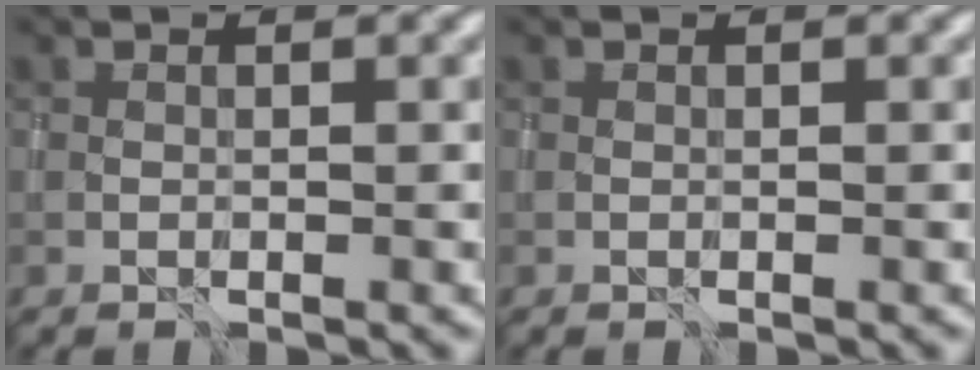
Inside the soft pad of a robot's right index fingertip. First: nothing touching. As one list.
[{"total": 0.0}]